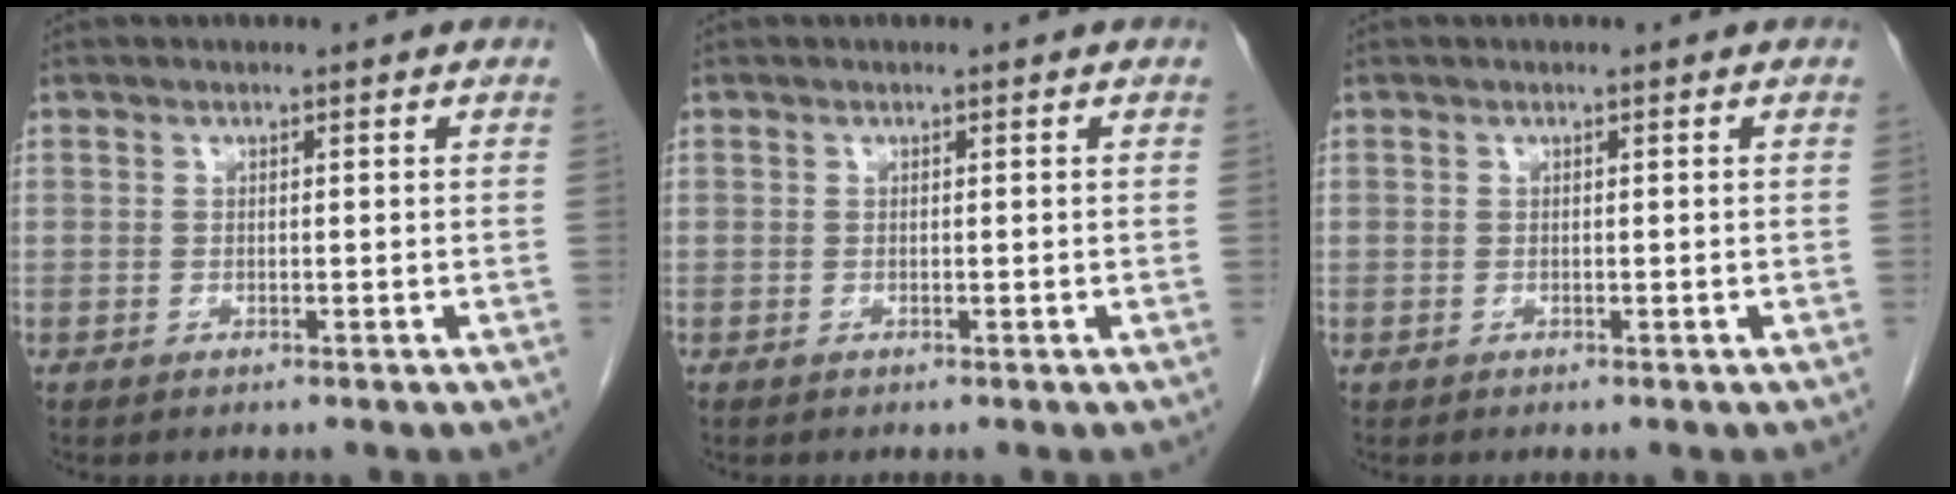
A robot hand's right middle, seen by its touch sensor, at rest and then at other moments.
{"total": 0.0}
{"total": 0.0}